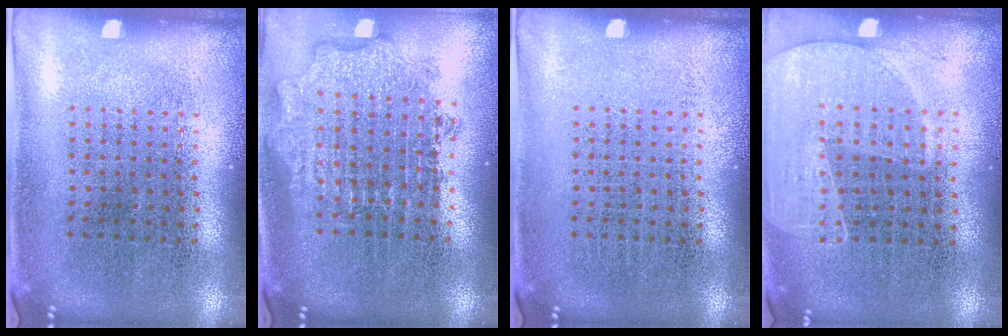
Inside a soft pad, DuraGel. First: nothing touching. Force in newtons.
{"total": 1.9, "press": 1.5, "slide": 1.2}
{"total": 0.0}
{"total": 1.6, "press": 1.4, "slide": 0.7}